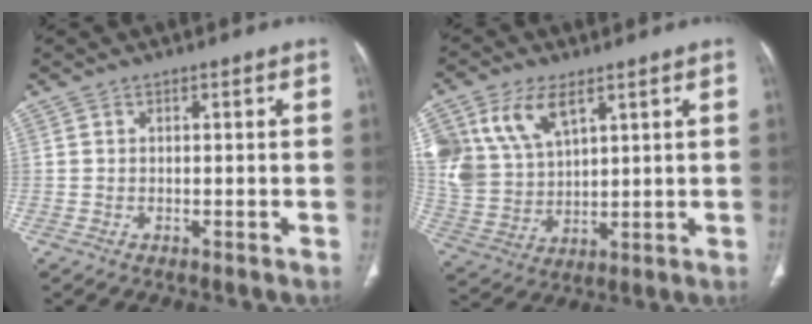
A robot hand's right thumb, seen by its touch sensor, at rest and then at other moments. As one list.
[{"total": 13.7, "force": [6.8, 8.2, 8.6], "torque": [-0.167, -0.016, 0.147]}]